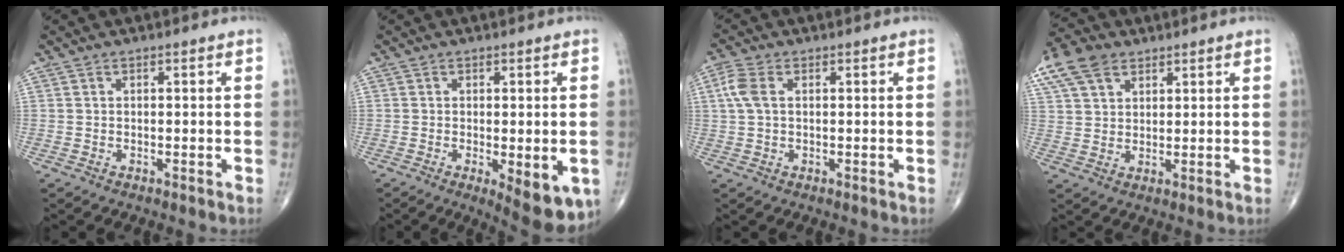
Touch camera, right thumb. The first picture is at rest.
{"total": 9.3, "force": [-3.1, 3.3, 8.2], "torque": [-0.101, -0.016, -0.038]}
{"total": 4.4, "force": [0.9, 2.6, 3.4], "torque": [-0.096, 0.014, 0.016]}
{"total": 10.8, "force": [6.1, 6.9, 5.7], "torque": [-0.119, 0.010, 0.119]}